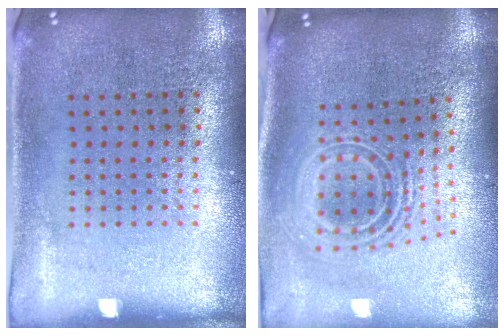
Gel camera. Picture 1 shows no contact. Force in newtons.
{"total": 2.5, "press": 1.8, "slide": 1.8}